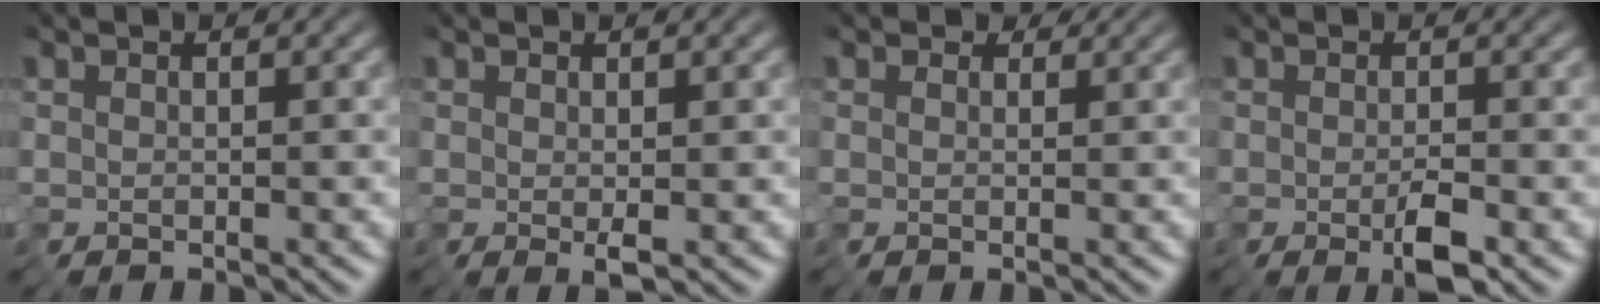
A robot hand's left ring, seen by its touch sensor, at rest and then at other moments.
{"total": 1.0, "force": [0.1, 0.2, 1.0], "torque": [-0.023, 0.000, 0.008]}
{"total": 1.2, "force": [0.4, 1.1, 0.2], "torque": [0.002, 0.006, 0.007]}
{"total": 2.5, "force": [-0.9, 0.5, 2.2], "torque": [-0.038, 0.001, -0.012]}